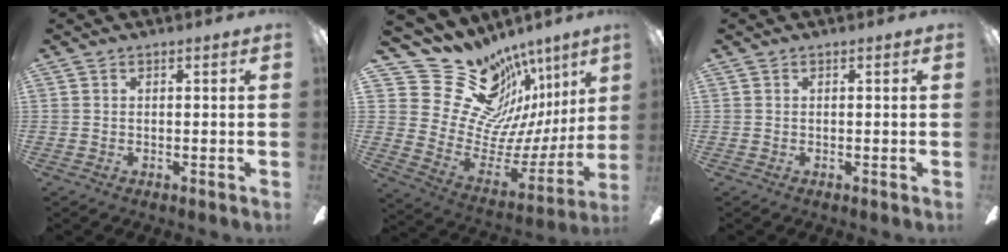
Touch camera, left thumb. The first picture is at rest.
{"total": 24.9, "force": [17.7, 14.3, 10.2], "torque": [-0.165, -0.136, 0.347]}
{"total": 0.0}